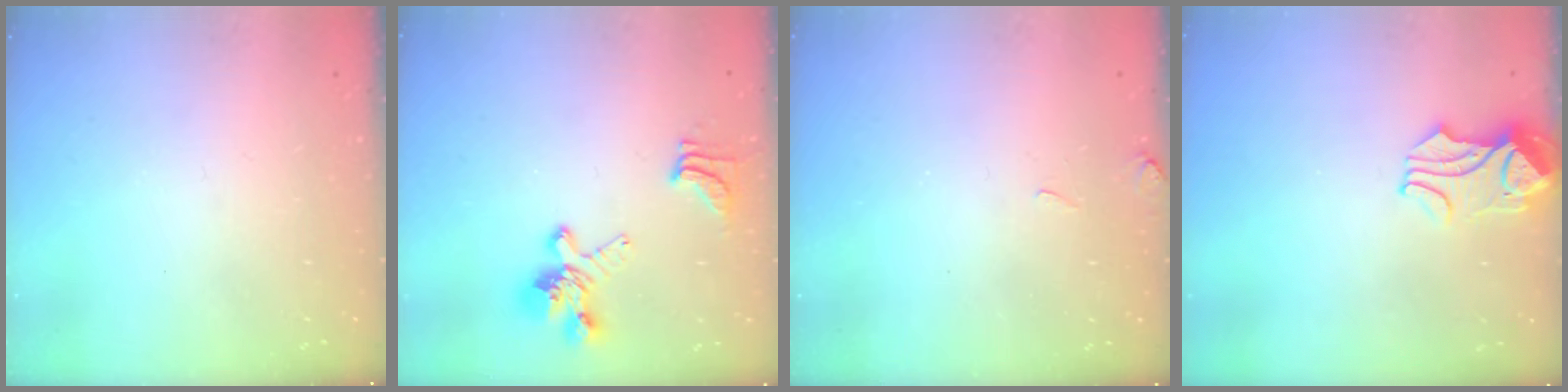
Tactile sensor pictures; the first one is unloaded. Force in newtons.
{"total": 4.4, "press": 3.9, "slide": 1.9}
{"total": 4.4, "press": 4.4, "slide": 0.6}
{"total": 1.9, "press": 1.7, "slide": 1.0}